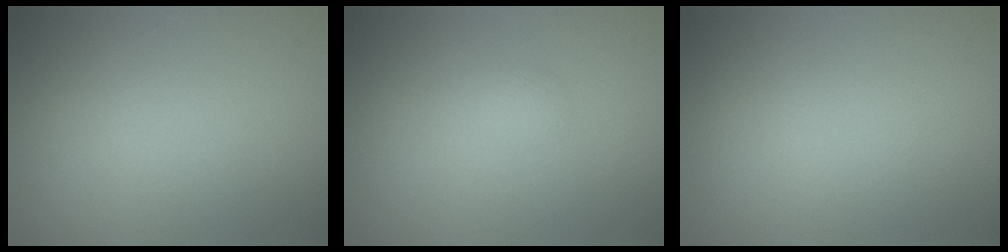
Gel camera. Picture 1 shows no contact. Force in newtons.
{"total": 0.8, "press": 0.8, "slide": 0.1}
{"total": 0.0}